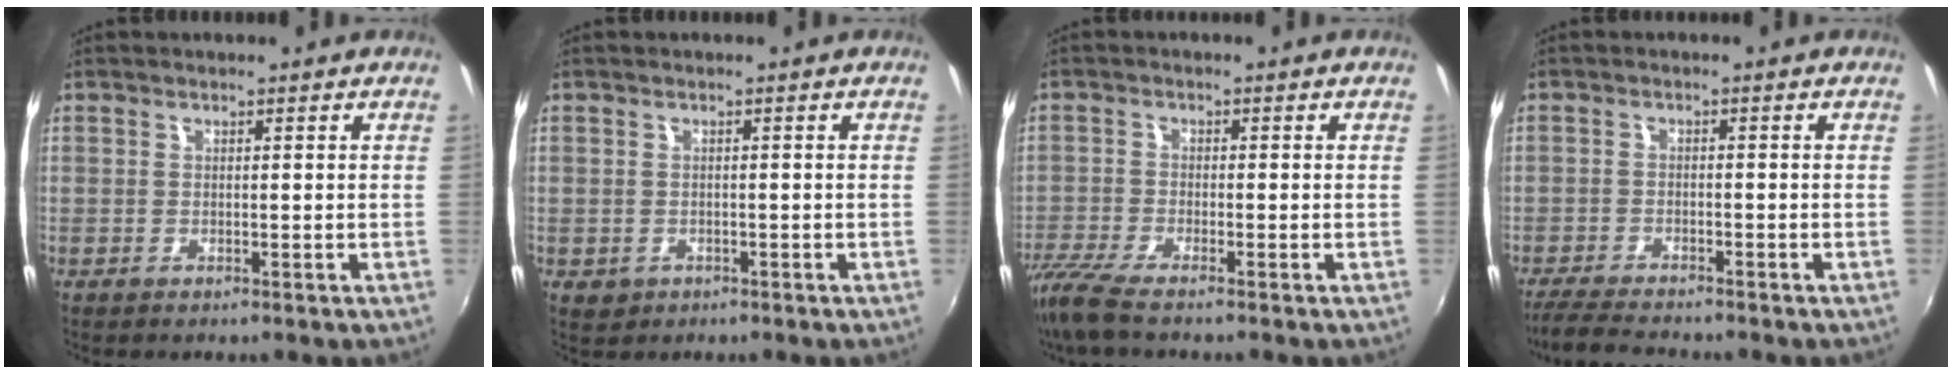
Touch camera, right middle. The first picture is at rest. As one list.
[{"total": 2.2, "force": [-0.7, 1.9, 0.9], "torque": [-0.020, -0.004, -0.007]}, {"total": 7.3, "force": [-6.1, 0.6, 3.9], "torque": [-0.104, -0.030, -0.117]}, {"total": 6.4, "force": [-5.9, 0.6, 2.4], "torque": [-0.070, -0.021, -0.107]}]